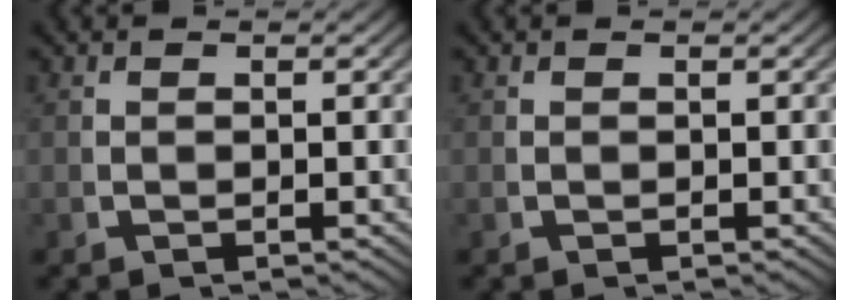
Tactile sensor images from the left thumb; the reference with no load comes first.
{"total": 0.0}